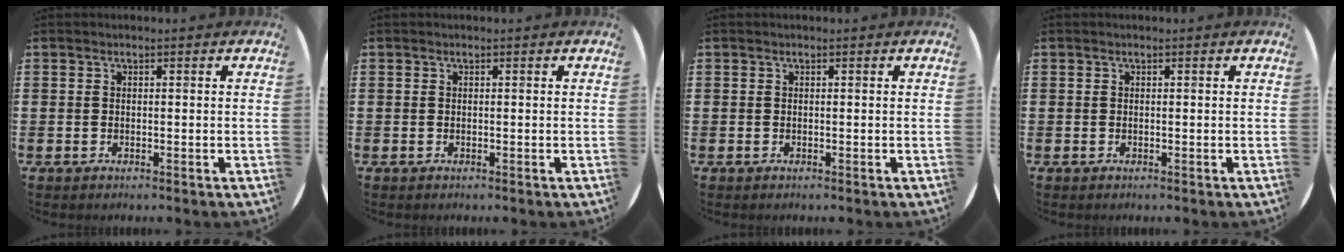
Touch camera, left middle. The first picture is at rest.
{"total": 0.0}
{"total": 0.0}
{"total": 0.0}